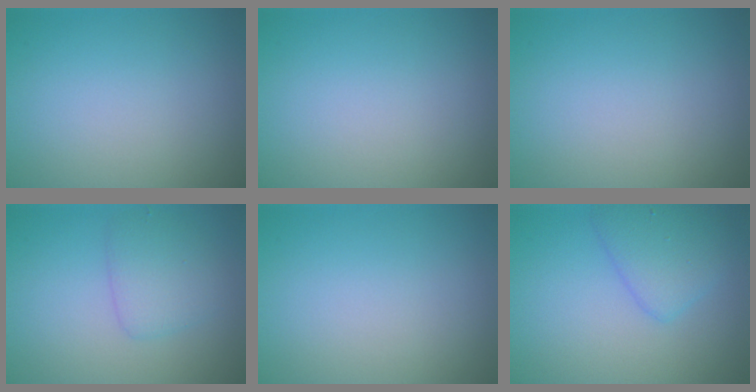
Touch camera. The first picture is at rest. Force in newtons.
{"total": 0.0}
{"total": 0.0}
{"total": 2.6, "press": 2.6, "slide": 0.0}
{"total": 0.0}
{"total": 3.2, "press": 3.2, "slide": 0.1}